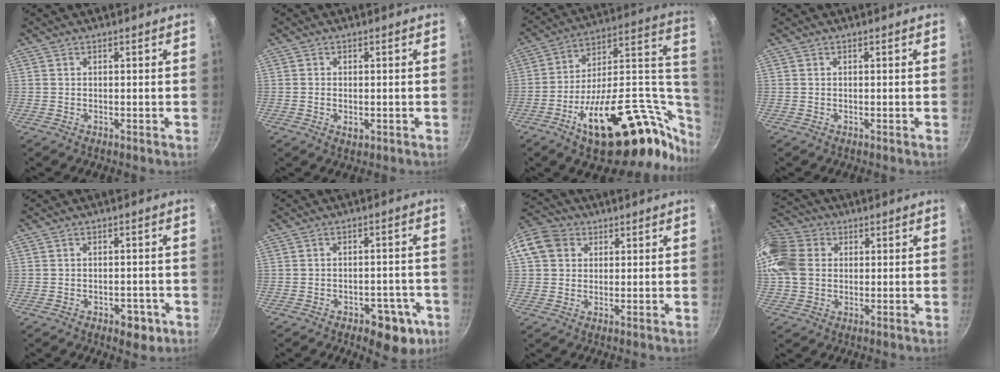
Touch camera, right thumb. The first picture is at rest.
{"total": 2.2, "force": [-0.5, 1.4, 1.6], "torque": [-0.026, -0.003, -0.007]}
{"total": 34.6, "force": [-10.2, 16.5, 28.7], "torque": [-0.370, 0.063, -0.152]}
{"total": 0.0}
{"total": 5.0, "force": [-2.4, 2.8, 3.3], "torque": [-0.026, 0.017, -0.022]}
{"total": 10.0, "force": [-4.8, 5.4, 6.8], "torque": [-0.046, 0.028, -0.052]}
{"total": 9.7, "force": [2.5, 8.2, 4.4], "torque": [-0.073, 0.020, 0.032]}
{"total": 17.5, "force": [2.5, 14.3, 9.8], "torque": [-0.221, 0.032, 0.035]}